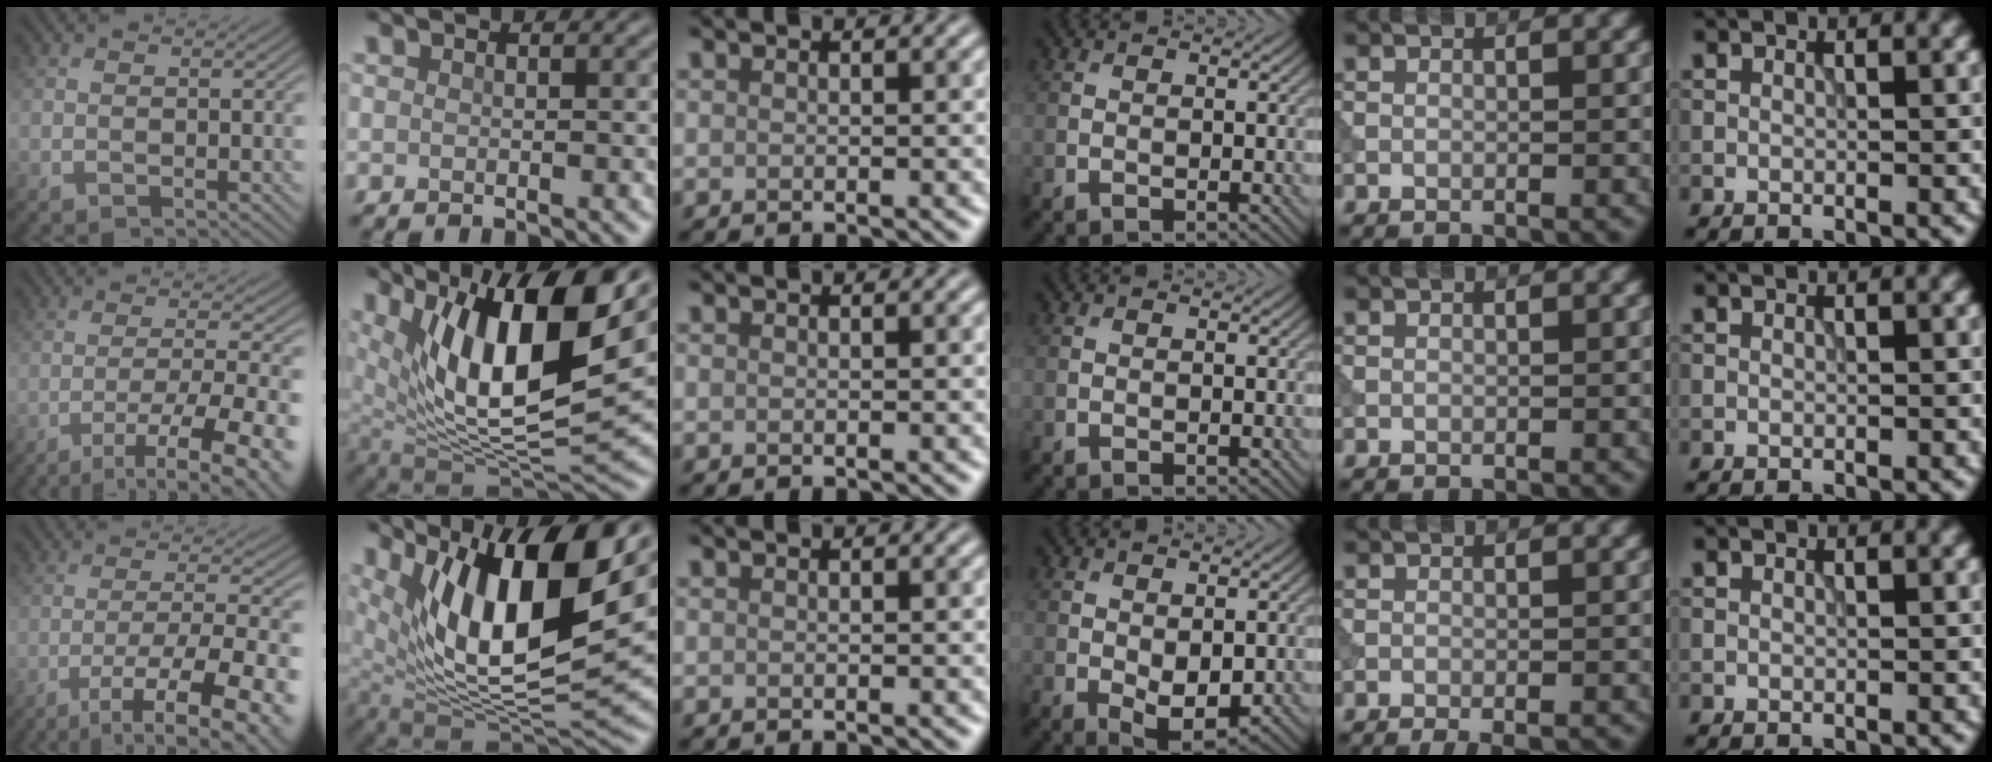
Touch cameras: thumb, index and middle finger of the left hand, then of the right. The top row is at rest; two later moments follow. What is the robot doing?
{"motion": "extract", "object": "tissue"}